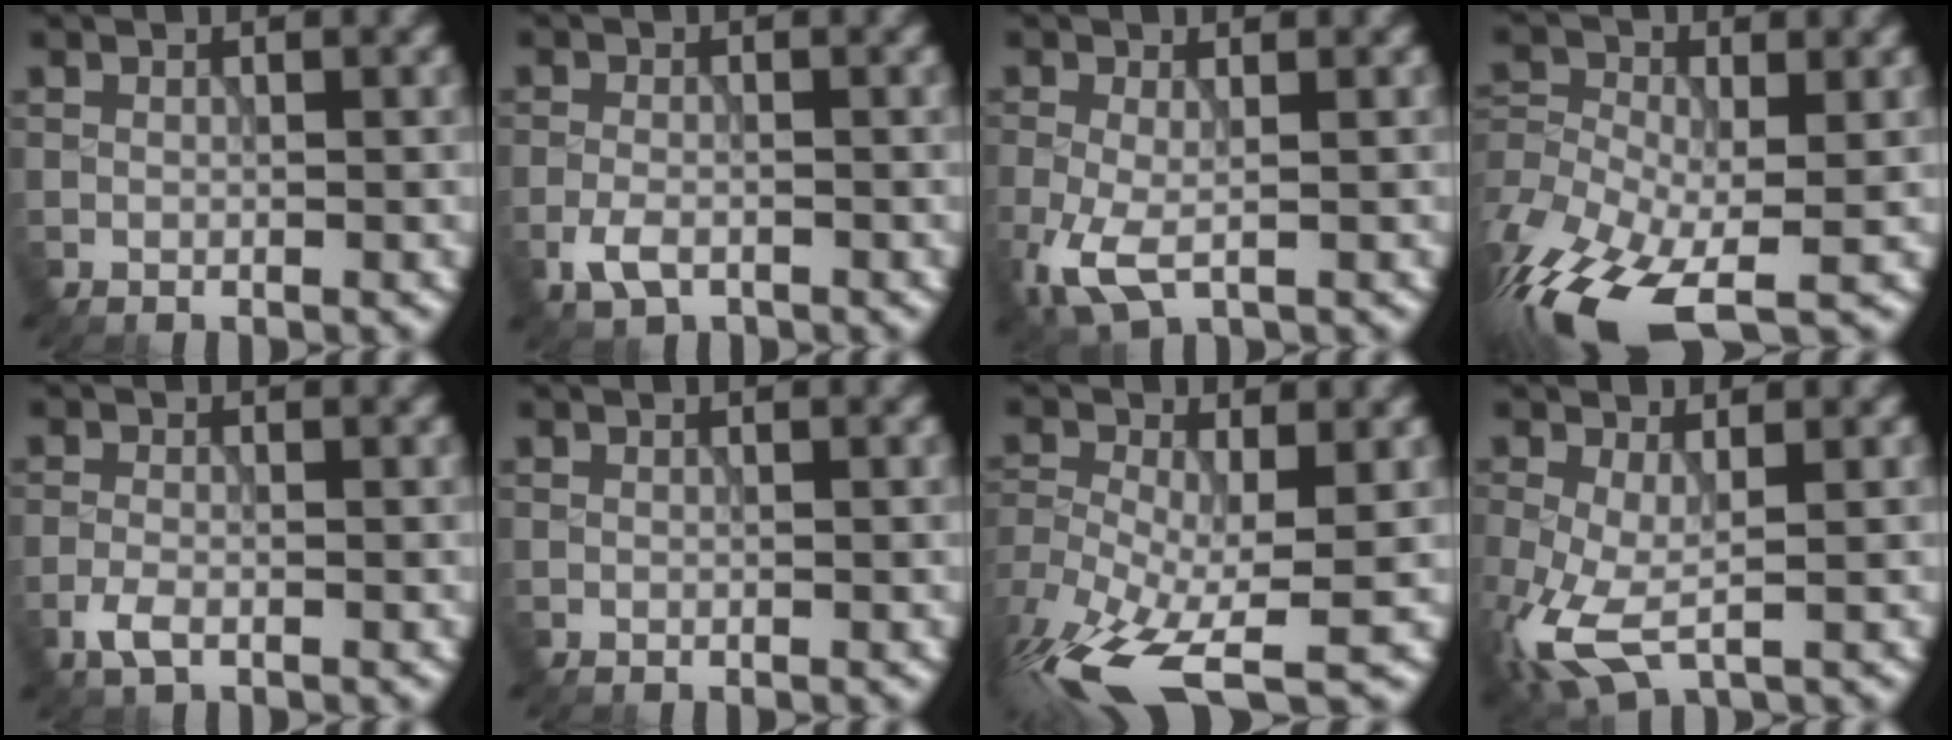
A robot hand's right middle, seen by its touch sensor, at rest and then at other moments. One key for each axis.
{"total": 2.4, "fx": -1.4, "fy": 1.2, "fz": 1.6, "tx": -0.035, "ty": -0.005, "tz": -0.029}
{"total": 4.0, "fx": -1.2, "fy": 1.9, "fz": 3.3, "tx": -0.087, "ty": -0.013, "tz": -0.024}
{"total": 13.5, "fx": -7.4, "fy": 6.5, "fz": 9.1, "tx": -0.199, "ty": -0.028, "tz": -0.124}
{"total": 2.1, "fx": -1.2, "fy": 0.8, "fz": 1.4, "tx": -0.033, "ty": -0.004, "tz": -0.028}
{"total": 0.0}
{"total": 12.3, "fx": -6.2, "fy": 5.4, "fz": 9.1, "tx": -0.207, "ty": -0.036, "tz": -0.093}
{"total": 5.9, "fx": -1.4, "fy": 2.6, "fz": 5.1, "tx": -0.140, "ty": -0.016, "tz": -0.030}